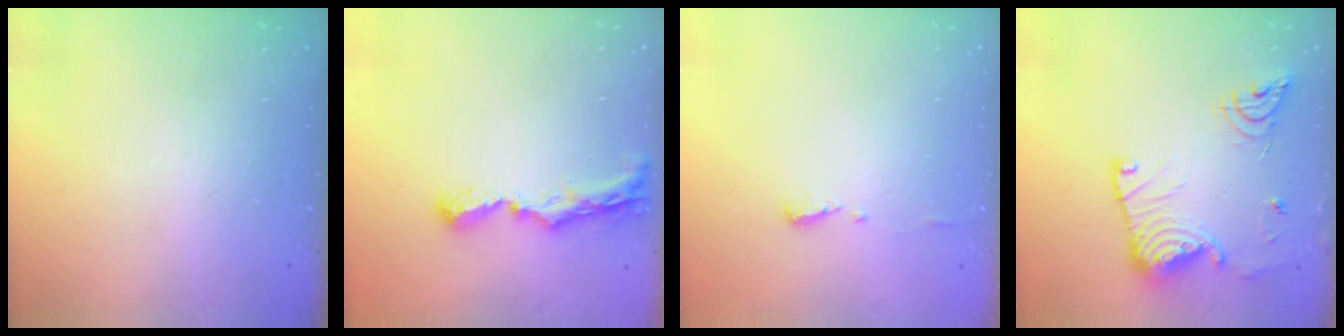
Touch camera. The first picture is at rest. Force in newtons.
{"total": 8.6, "press": 8.5, "slide": 0.8}
{"total": 4.9, "press": 4.9, "slide": 0.6}
{"total": 17.8, "press": 17.8, "slide": 1.6}